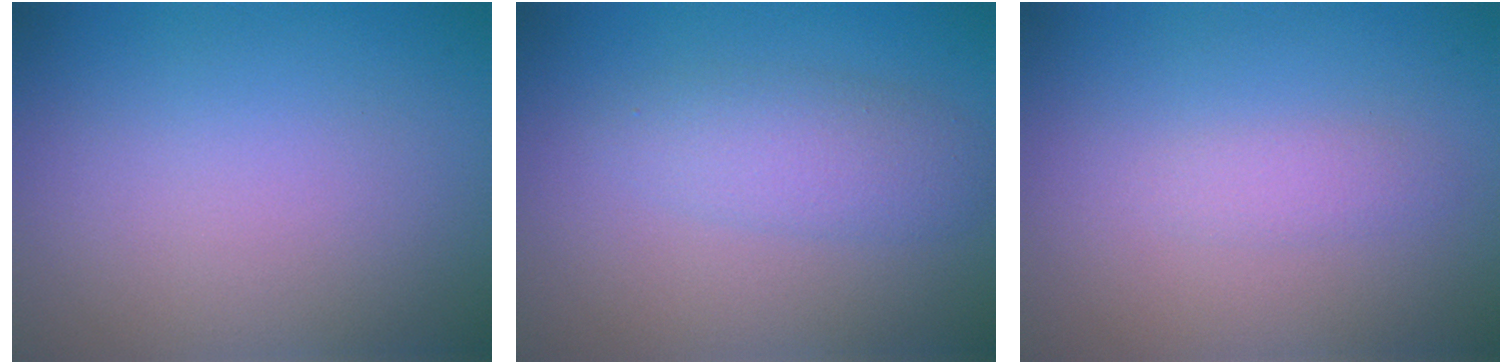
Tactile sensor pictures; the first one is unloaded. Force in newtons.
{"total": 2.8, "press": 2.8, "slide": 0.1}
{"total": 1.1, "press": 1.1, "slide": 0.1}